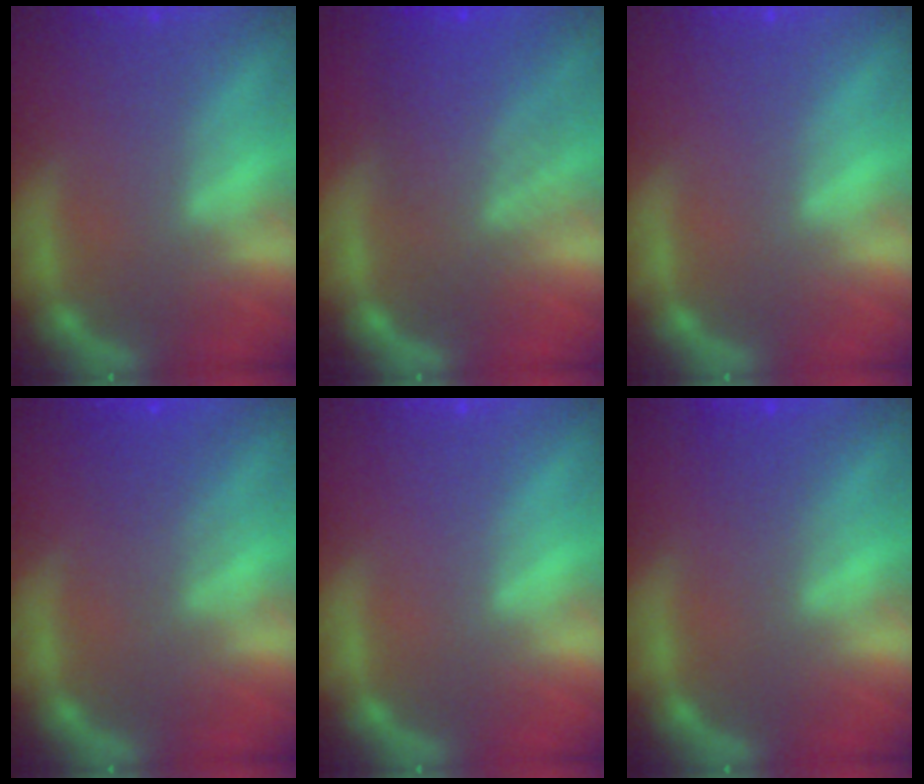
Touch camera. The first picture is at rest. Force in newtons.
{"total": 7.1}
{"total": 0.0}
{"total": 2.5}
{"total": 0.0}
{"total": 1.4}